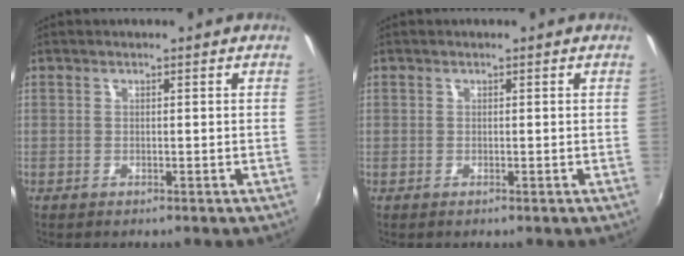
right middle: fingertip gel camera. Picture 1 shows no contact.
{"total": 0.0}